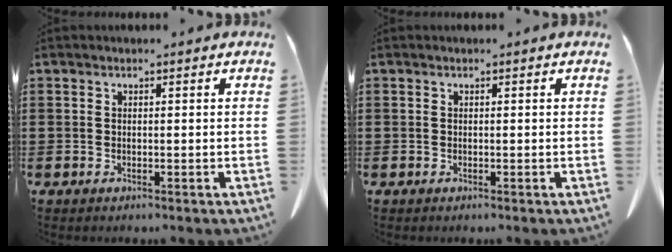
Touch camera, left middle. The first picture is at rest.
{"total": 0.0}